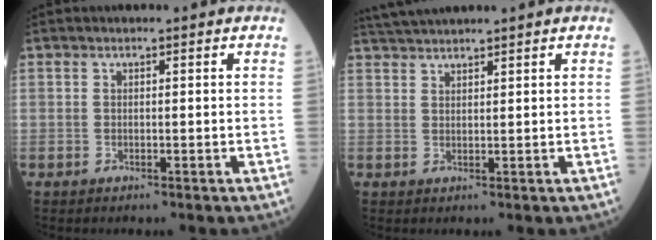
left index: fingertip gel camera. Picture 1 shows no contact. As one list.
[{"total": 4.3, "force": [4.0, -0.7, 1.4], "torque": [-0.030, 0.027, 0.080]}]